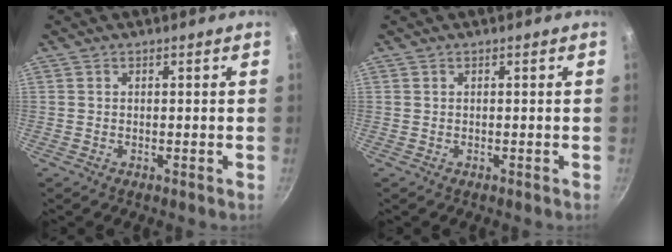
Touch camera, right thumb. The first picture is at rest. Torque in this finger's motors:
{"motor_torque": [-0.24, 0.24, 0.00, 0.00, 0.00]}